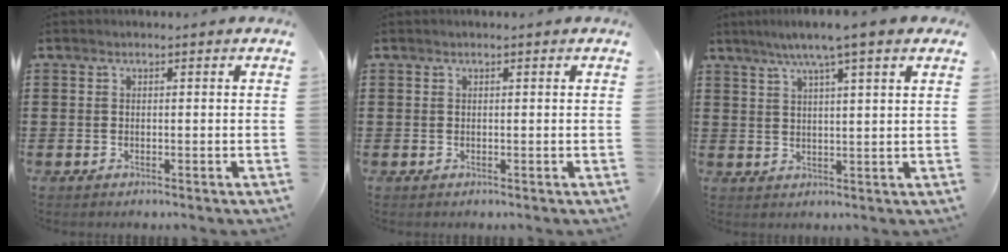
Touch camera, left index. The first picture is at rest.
{"total": 0.0}
{"total": 5.8, "force": [4.2, -0.3, 4.1], "torque": [-0.089, -0.003, 0.070]}